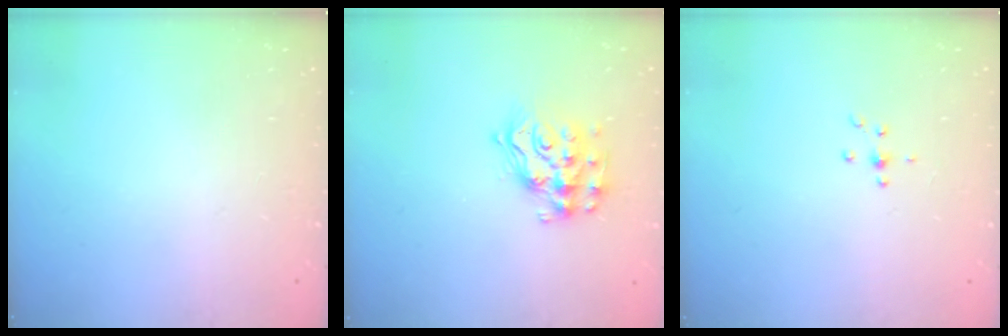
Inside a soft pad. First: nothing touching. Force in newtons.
{"total": 13.4, "press": 13.4, "slide": 0.9}
{"total": 3.9, "press": 3.7, "slide": 1.2}